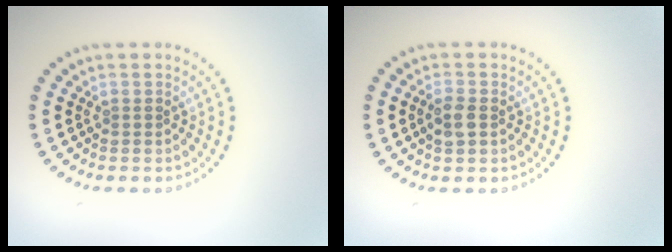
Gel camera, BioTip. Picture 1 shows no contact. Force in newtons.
{"total": 1.9, "press": 1.9, "slide": 0.3}